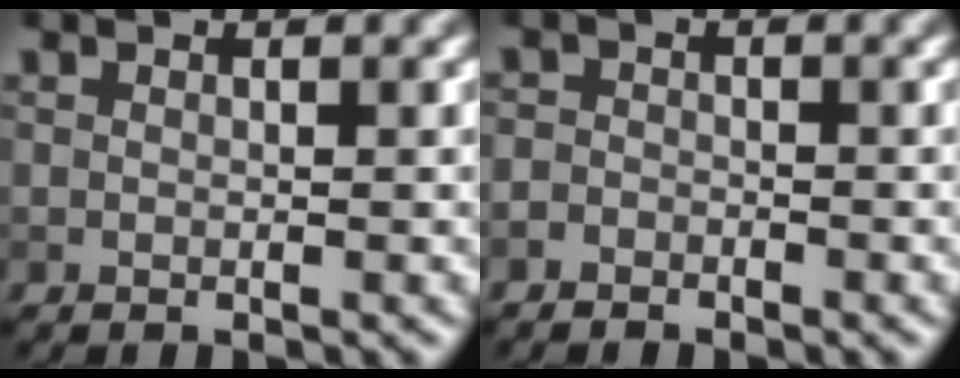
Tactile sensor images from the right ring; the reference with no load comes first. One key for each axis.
{"total": 1.6, "fx": -1.4, "fy": 0.8, "fz": 0.1, "tx": 0.008, "ty": 0.005, "tz": -0.032}